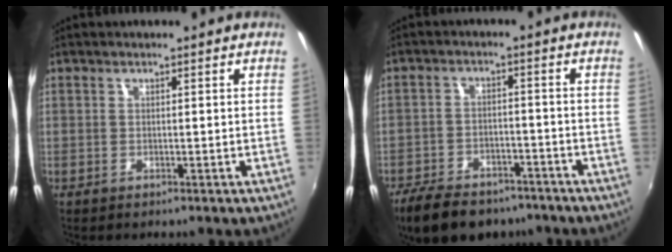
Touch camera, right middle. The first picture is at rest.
{"total": 14.5, "force": [-11.0, 6.8, 6.6], "torque": [-0.156, -0.008, -0.168]}